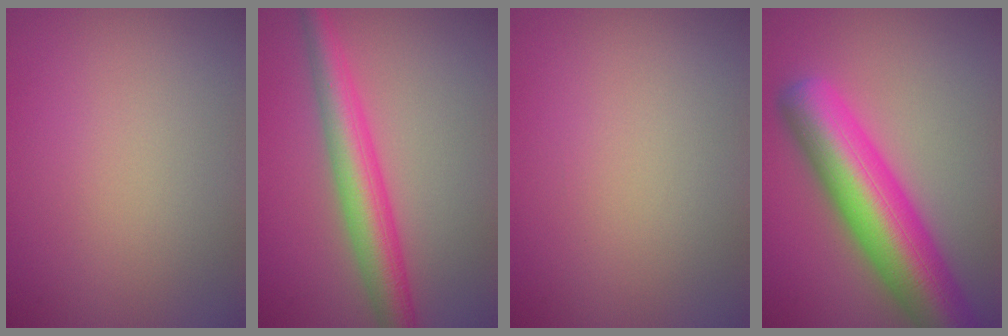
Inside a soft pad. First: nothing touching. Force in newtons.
{"total": 5.3, "press": 5.3, "slide": 0.2}
{"total": 0.0}
{"total": 10.7, "press": 10.7, "slide": 0.4}